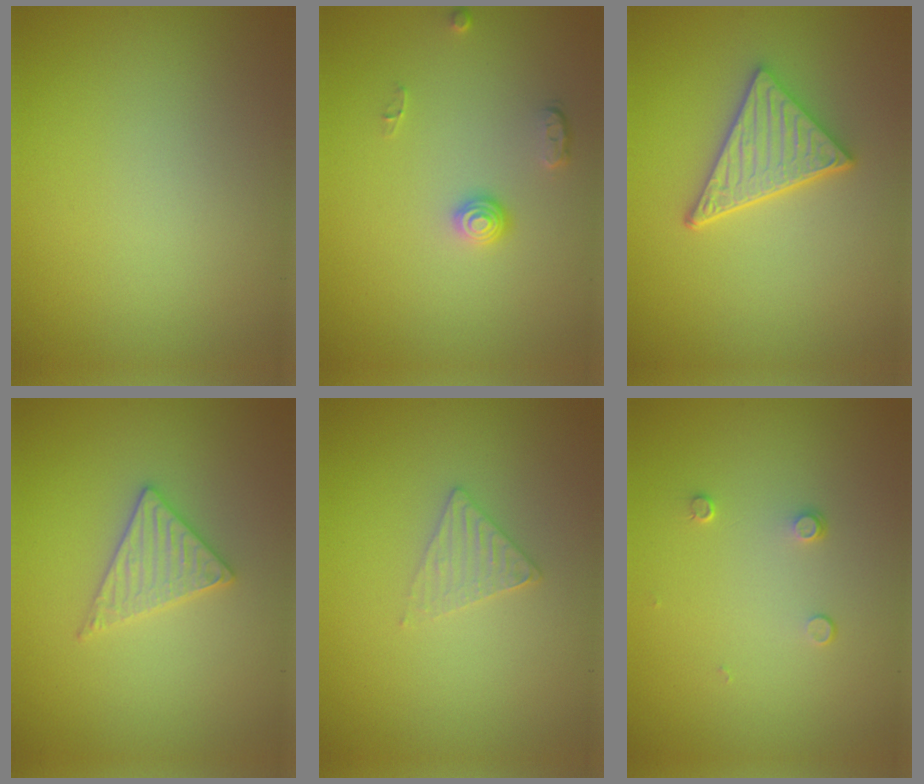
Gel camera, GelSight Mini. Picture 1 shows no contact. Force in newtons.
{"total": 1.4, "press": 1.0, "slide": 1.0}
{"total": 4.6, "press": 3.7, "slide": 2.8}
{"total": 2.6, "press": 2.6, "slide": 0.3}
{"total": 1.6, "press": 1.6, "slide": 0.2}
{"total": 0.9, "press": 0.6, "slide": 0.6}